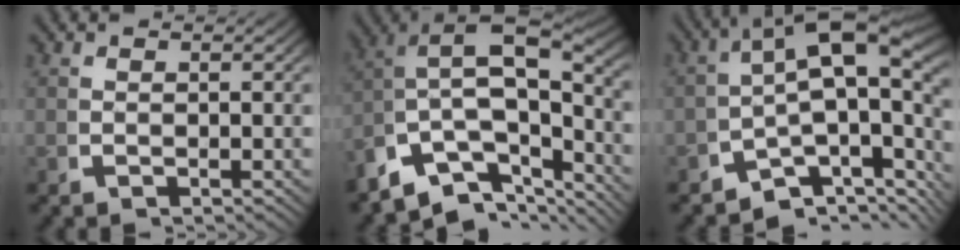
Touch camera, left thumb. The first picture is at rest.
{"total": 14.7, "force": [-2.4, 10.6, 10.0], "torque": [-0.212, -0.046, -0.025]}
{"total": 11.5, "force": [-1.4, 6.8, 9.1], "torque": [-0.156, -0.029, -0.020]}